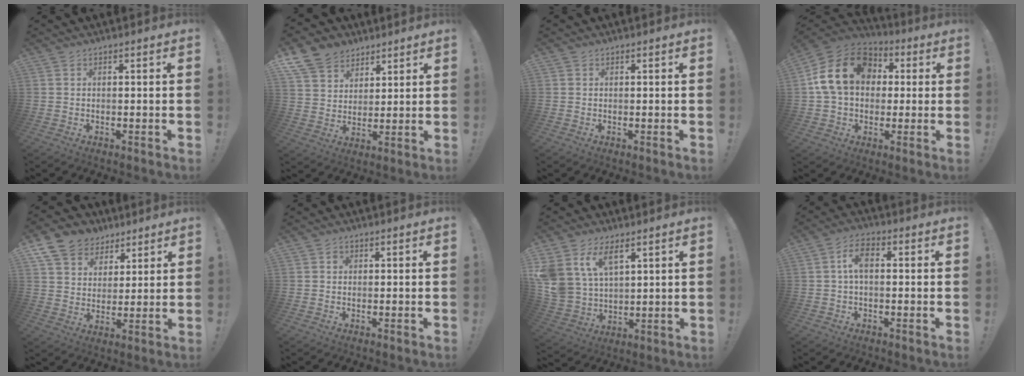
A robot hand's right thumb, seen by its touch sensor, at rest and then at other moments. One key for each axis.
{"total": 10.2, "fx": 7.2, "fy": 7.0, "fz": 2.1, "tx": -0.036, "ty": -0.051, "tz": 0.144}
{"total": 0.5, "fx": 0.3, "fy": 0.4, "fz": -0.2, "tx": 0.011, "ty": -0.002, "tz": 0.003}
{"total": 19.0, "fx": 4.3, "fy": 13.8, "fz": 12.3, "tx": -0.209, "ty": 0.008, "tz": 0.082}
{"total": 11.2, "fx": 6.9, "fy": 8.3, "fz": 2.8, "tx": -0.048, "ty": -0.045, "tz": 0.140}
{"total": 1.1, "fx": 0.1, "fy": 1.0, "fz": 0.2, "tx": 0.003, "ty": 0.000, "tz": 0.001}
{"total": 11.6, "fx": 6.7, "fy": 7.1, "fz": 6.3, "tx": -0.141, "ty": -0.032, "tz": 0.133}
{"total": 5.8, "fx": 0.3, "fy": 3.1, "fz": 4.8, "tx": -0.090, "ty": 0.010, "tz": 0.005}